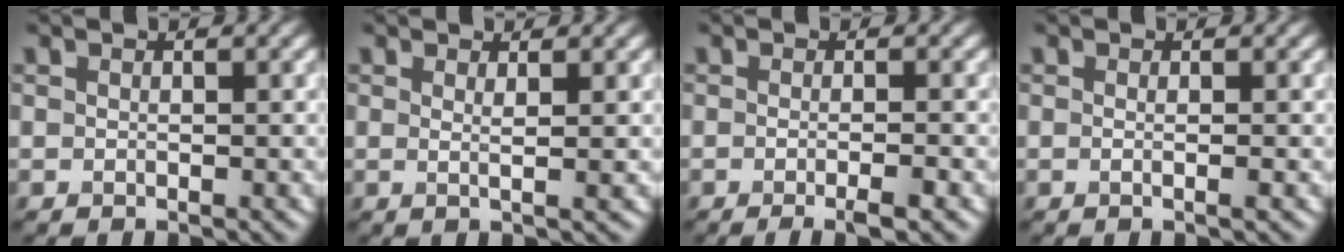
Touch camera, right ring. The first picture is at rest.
{"total": 1.4, "force": [0.4, 0.3, 1.3], "torque": [-0.020, -0.002, 0.002]}
{"total": 3.0, "force": [-1.1, 0.8, 2.7], "torque": [-0.036, -0.007, -0.019]}
{"total": 1.2, "force": [-0.2, 0.3, 1.2], "torque": [-0.014, -0.005, -0.008]}